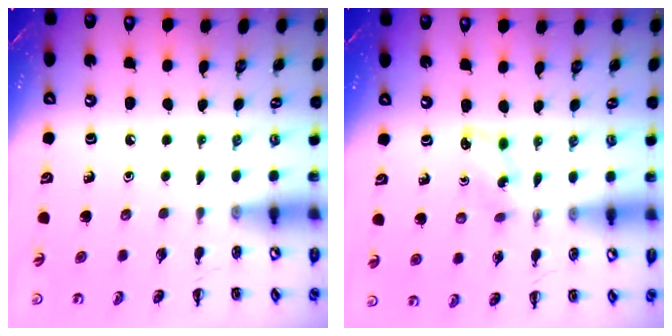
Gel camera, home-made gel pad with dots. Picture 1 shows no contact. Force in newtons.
{"total": 3.6, "press": 3.5, "slide": 1.1}